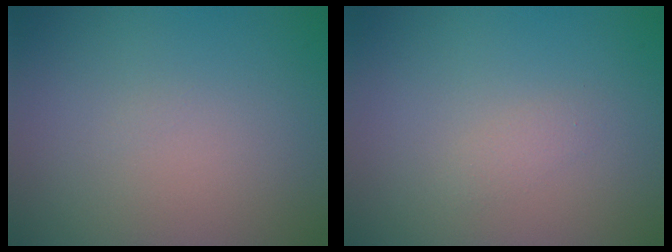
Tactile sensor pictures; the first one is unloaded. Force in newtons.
{"total": 0.7, "press": 0.7, "slide": 0.0}